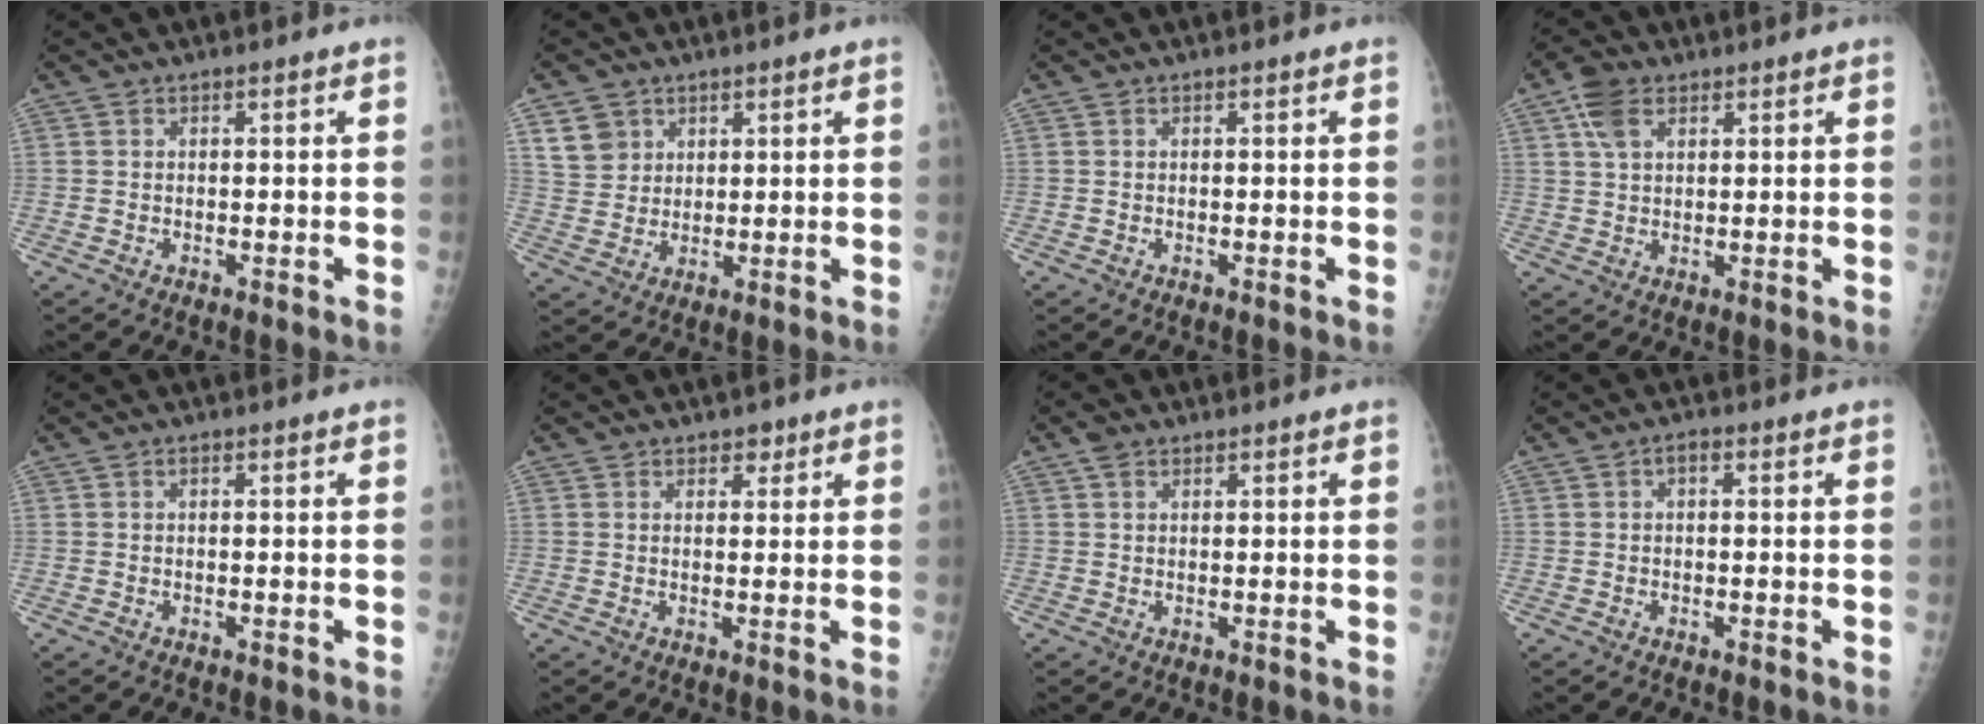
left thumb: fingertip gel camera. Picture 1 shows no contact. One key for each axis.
{"total": 5.6, "fx": 2.8, "fy": 4.6, "fz": 1.4, "tx": -0.004, "ty": -0.016, "tz": 0.058}
{"total": 0.0}
{"total": 5.5, "fx": 2.7, "fy": 3.3, "fz": 3.5, "tx": -0.062, "ty": 0.004, "tz": 0.052}
{"total": 0.0}
{"total": 2.0, "fx": 1.3, "fy": 1.4, "fz": 0.7, "tx": 0.010, "ty": -0.005, "tz": 0.014}
{"total": 1.9, "fx": 1.1, "fy": 1.2, "fz": 0.9, "tx": -0.013, "ty": 0.003, "tz": 0.020}
{"total": 1.3, "fx": 0.1, "fy": 0.7, "fz": 1.1, "tx": -0.012, "ty": 0.004, "tz": -0.005}